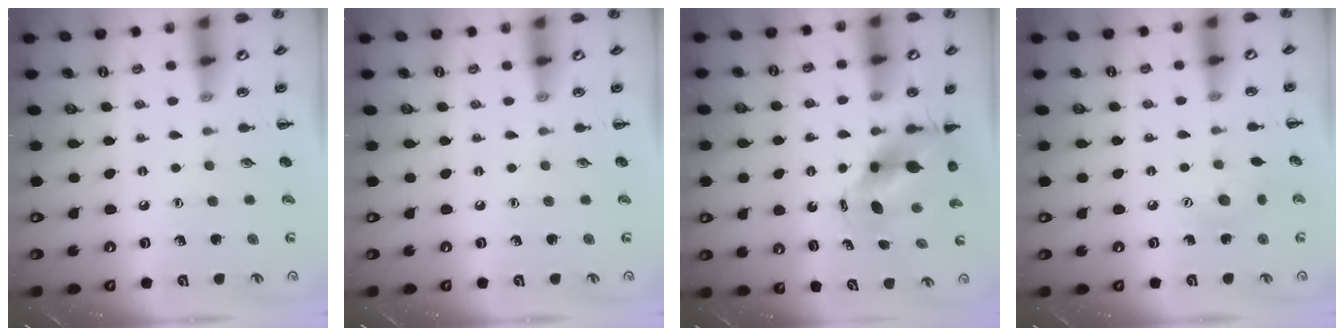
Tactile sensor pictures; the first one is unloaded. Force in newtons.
{"total": 0.0}
{"total": 6.7, "press": 6.5, "slide": 1.4}
{"total": 6.2, "press": 6.0, "slide": 1.7}